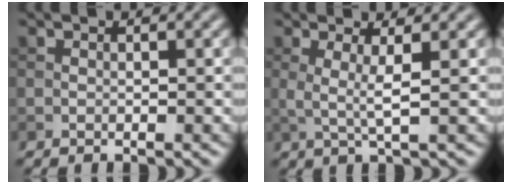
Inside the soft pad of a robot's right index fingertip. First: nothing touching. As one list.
[{"total": 2.3, "force": [0.5, 0.4, 2.2], "torque": [-0.044, -0.007, 0.010]}]